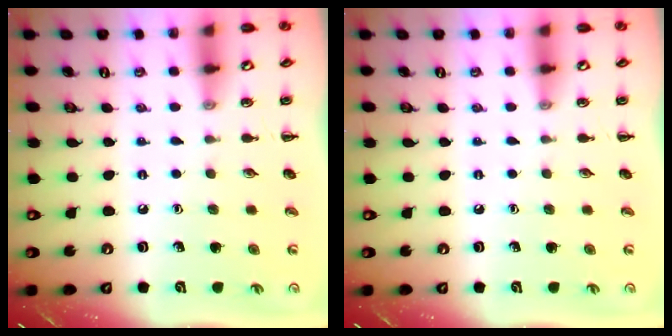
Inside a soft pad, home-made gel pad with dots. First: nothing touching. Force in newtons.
{"total": 0.0}